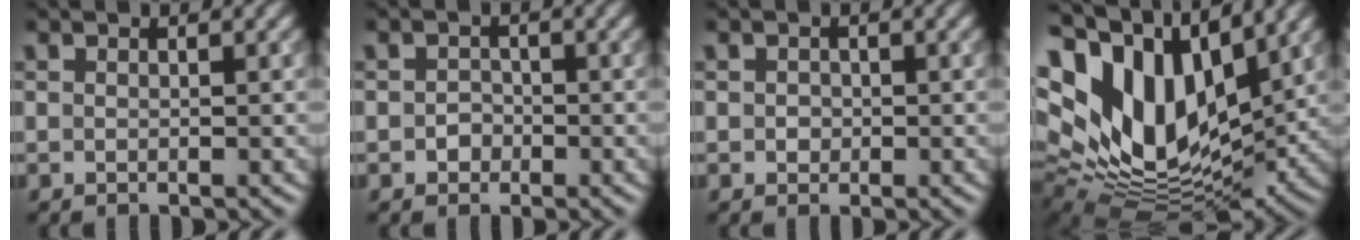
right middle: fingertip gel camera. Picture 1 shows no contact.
{"total": 1.4, "force": [-0.4, 1.3, 0.4], "torque": [0.001, 0.002, -0.010]}
{"total": 1.1, "force": [0.1, 1.0, 0.4], "torque": [0.000, -0.001, 0.000]}
{"total": 16.7, "force": [5.8, 9.8, 12.2], "torque": [-0.260, 0.017, 0.108]}